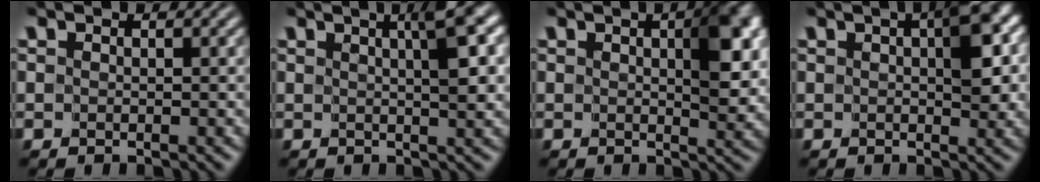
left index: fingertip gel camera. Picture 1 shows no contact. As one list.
[{"total": 4.0, "force": [1.4, 0.4, 3.7], "torque": [-0.042, 0.006, 0.020]}, {"total": 5.0, "force": [1.1, 2.2, 4.3], "torque": [-0.056, 0.000, 0.018]}, {"total": 4.4, "force": [0.9, 1.9, 3.9], "torque": [-0.049, 0.008, 0.009]}]